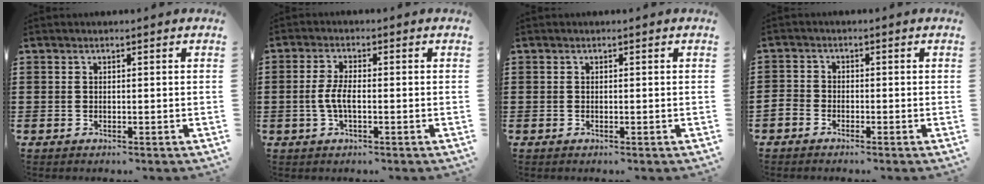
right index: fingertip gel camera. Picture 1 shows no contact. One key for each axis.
{"total": 3.9, "fx": -0.8, "fy": 1.3, "fz": 3.6, "tx": -0.093, "ty": -0.006, "tz": -0.024}
{"total": 0.0}
{"total": 1.9, "fx": -1.7, "fy": 0.9, "fz": 0.2, "tx": -0.016, "ty": 0.002, "tz": -0.040}